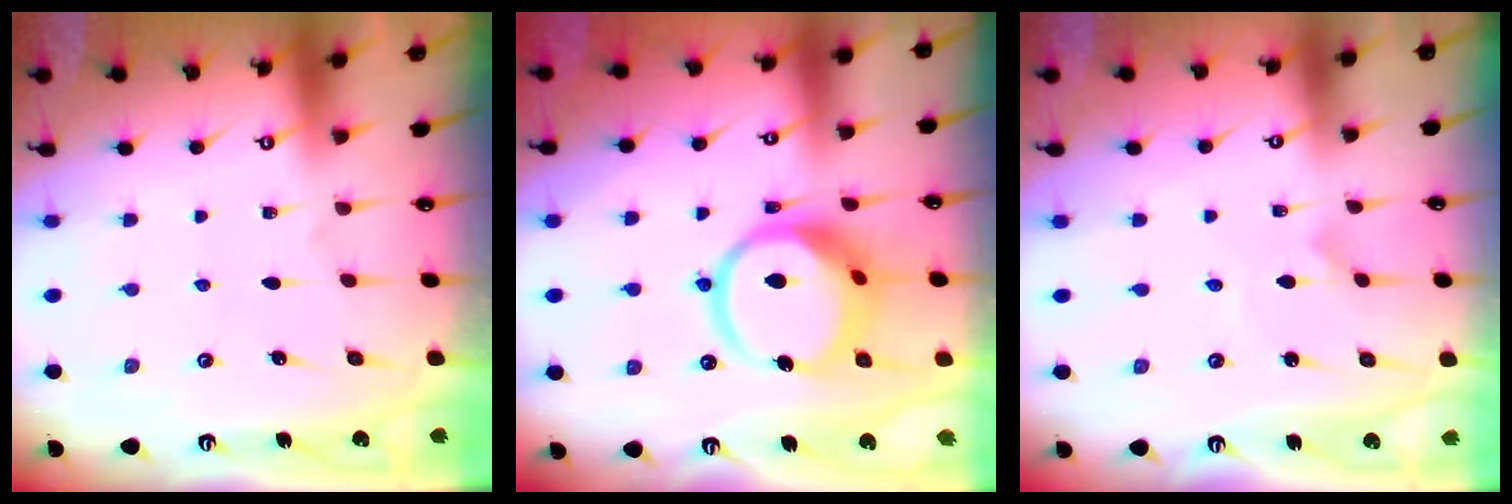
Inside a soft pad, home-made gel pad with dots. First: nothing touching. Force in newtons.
{"total": 14.3, "press": 14.3, "slide": 1.5}
{"total": 1.3, "press": 1.3, "slide": 0.2}